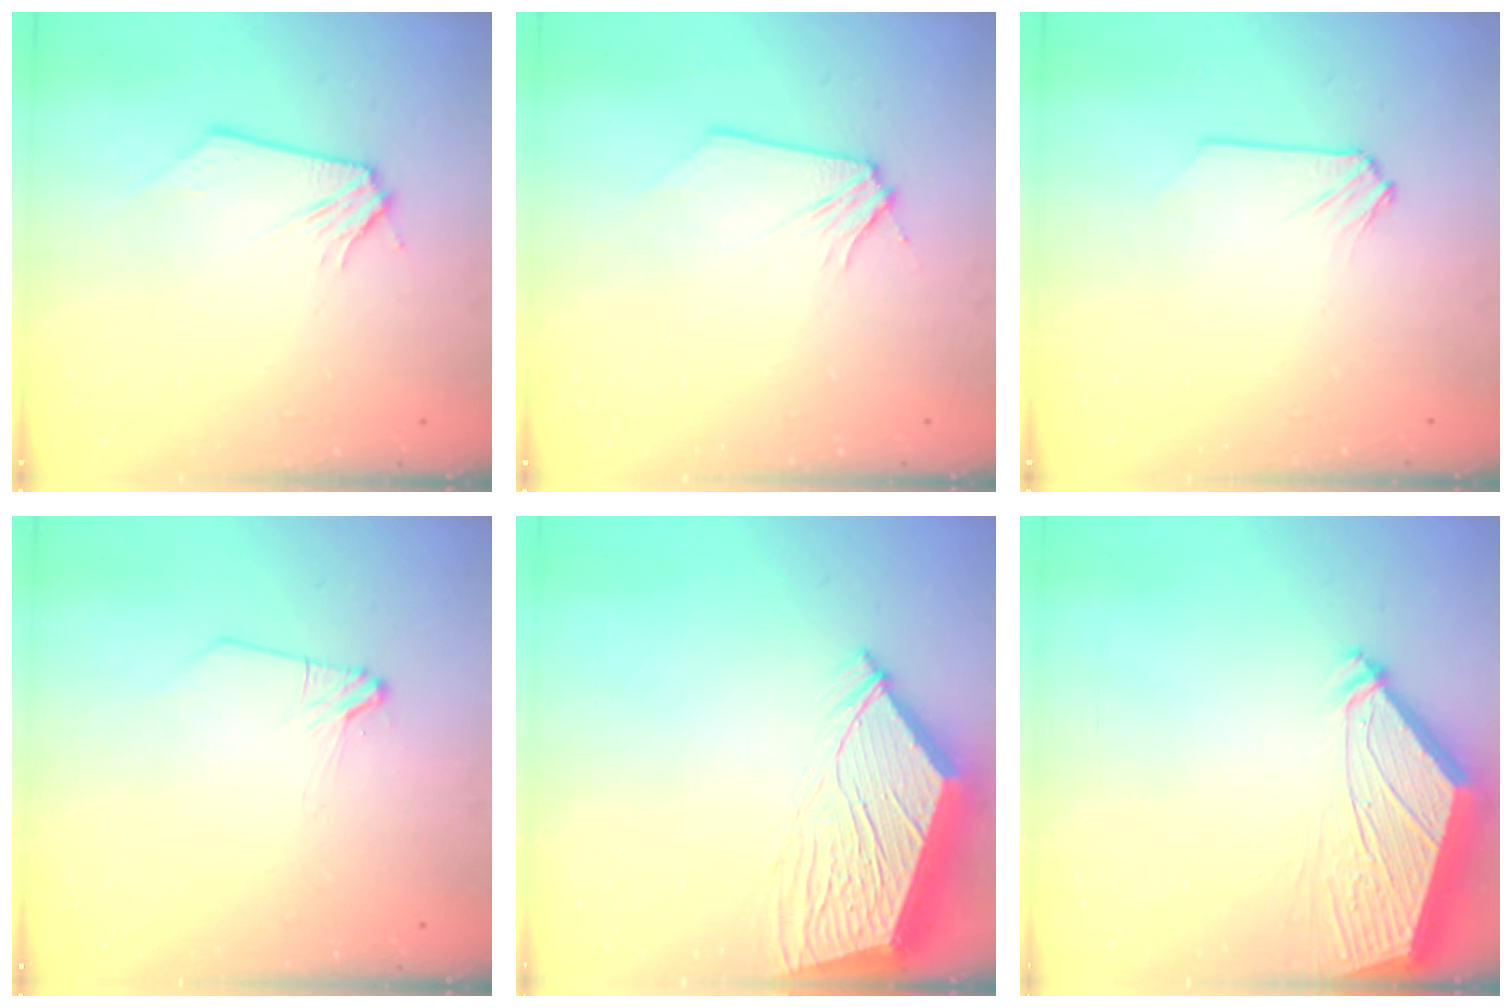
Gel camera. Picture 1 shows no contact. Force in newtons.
{"total": 0.0}
{"total": 0.0}
{"total": 2.0, "press": 2.0, "slide": 0.4}
{"total": 12.5, "press": 12.4, "slide": 1.6}
{"total": 3.7, "press": 3.7, "slide": 0.5}